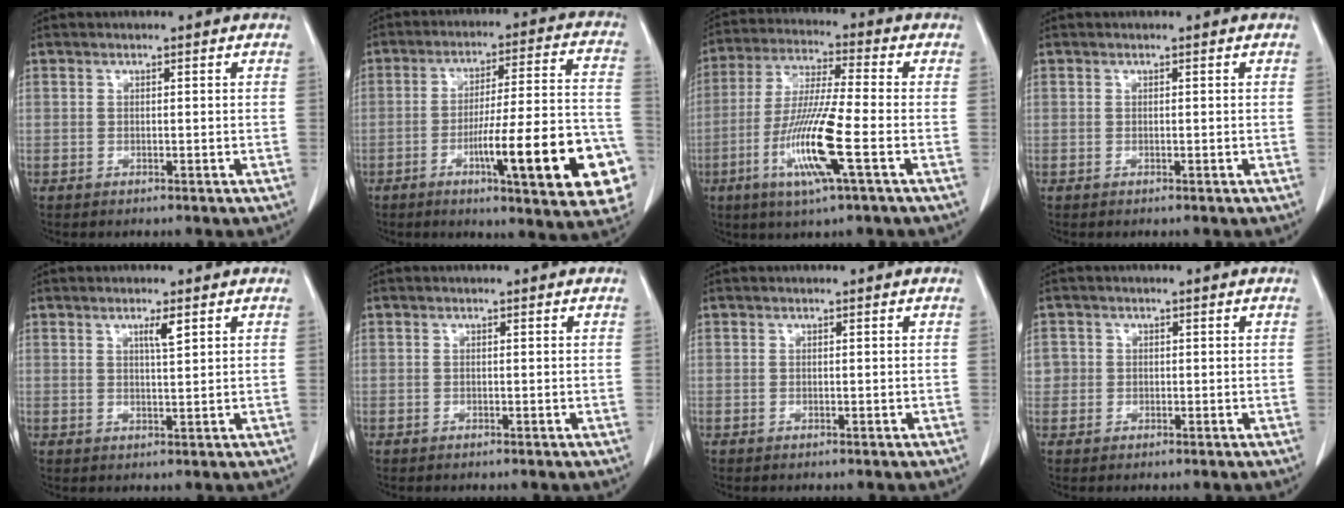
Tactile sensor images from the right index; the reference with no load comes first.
{"total": 20.4, "force": [-7.4, 2.4, 18.9], "torque": [-0.204, 0.012, -0.097]}
{"total": 12.8, "force": [-4.2, 0.0, 12.1], "torque": [-0.244, -0.018, -0.085]}
{"total": 0.0}
{"total": 2.3, "force": [1.3, 0.0, 2.0], "torque": [-0.038, -0.003, 0.022]}
{"total": 0.0}
{"total": 0.0}
{"total": 2.3, "force": [0.1, 2.3, 0.2], "torque": [0.009, 0.007, 0.003]}